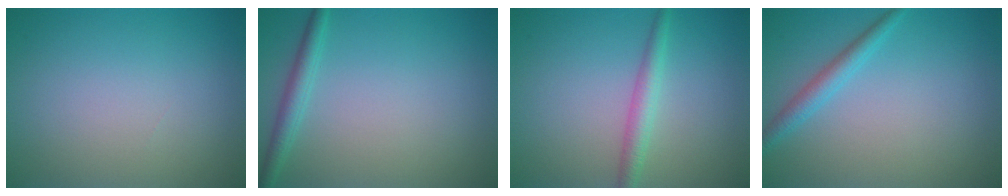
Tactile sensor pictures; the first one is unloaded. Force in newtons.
{"total": 2.0, "press": 2.0, "slide": 0.1}
{"total": 2.2, "press": 2.2, "slide": 0.1}
{"total": 2.1, "press": 2.1, "slide": 0.1}